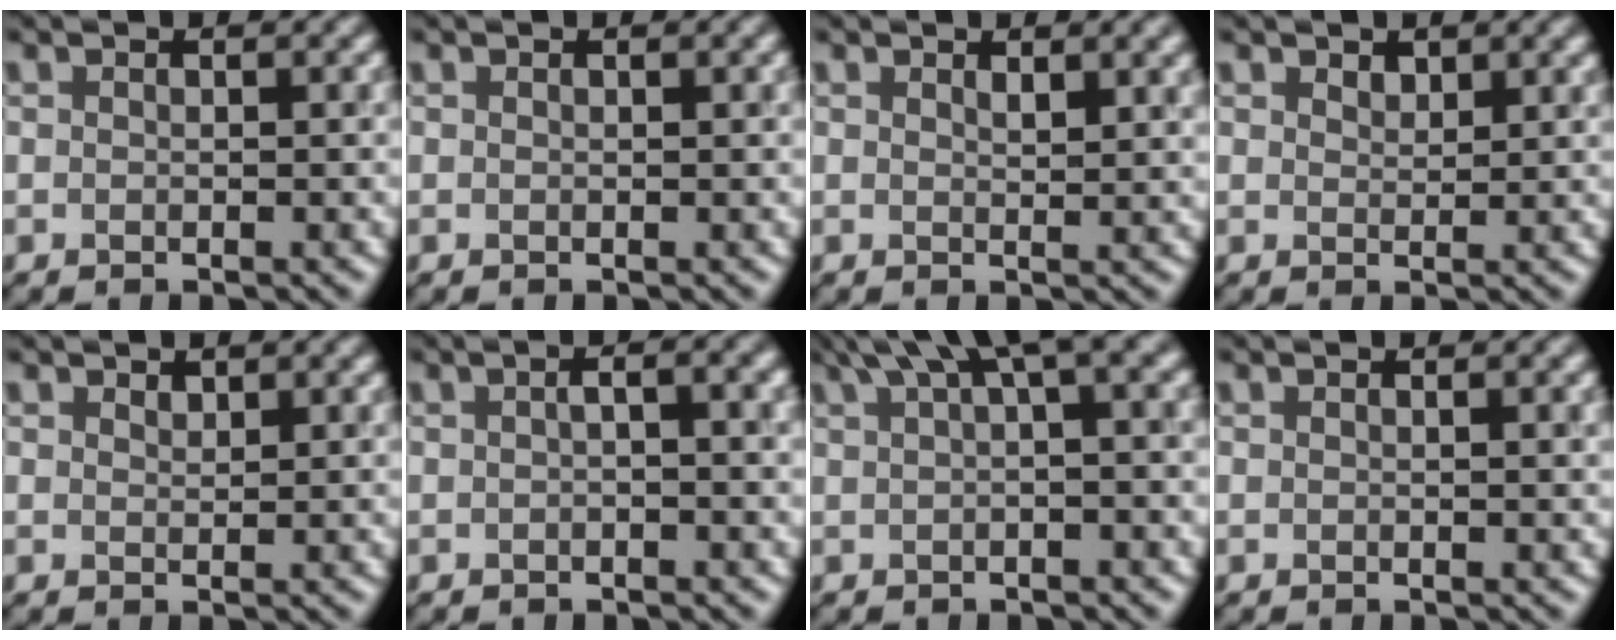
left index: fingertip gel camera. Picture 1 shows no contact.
{"total": 0.7, "force": [0.2, 0.2, 0.6], "torque": [-0.008, 0.001, -0.001]}
{"total": 1.7, "force": [1.0, 0.3, 1.3], "torque": [-0.016, 0.004, 0.015]}
{"total": 1.3, "force": [1.1, 0.6, 0.2], "torque": [-0.004, 0.003, 0.021]}
{"total": 0.9, "force": [0.8, 0.4, 0.1], "torque": [-0.003, 0.003, 0.014]}
{"total": 3.9, "force": [0.7, 1.6, 3.5], "torque": [-0.031, 0.016, -0.009]}
{"total": 5.5, "force": [2.8, 1.0, 4.6], "torque": [-0.054, 0.022, 0.046]}
{"total": 1.4, "force": [0.3, 0.4, 1.3], "torque": [-0.012, 0.007, -0.001]}